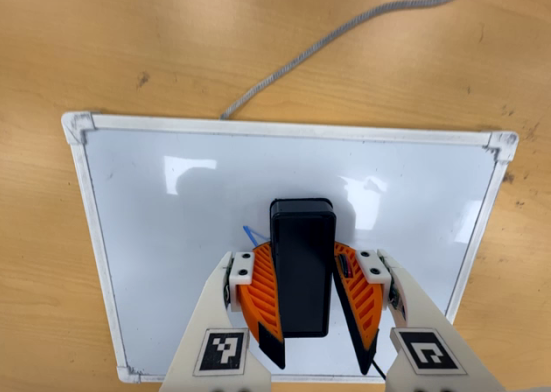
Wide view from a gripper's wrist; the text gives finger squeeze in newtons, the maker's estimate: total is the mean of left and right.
{"total": 12.4, "left": 13.3, "right": 11.5}